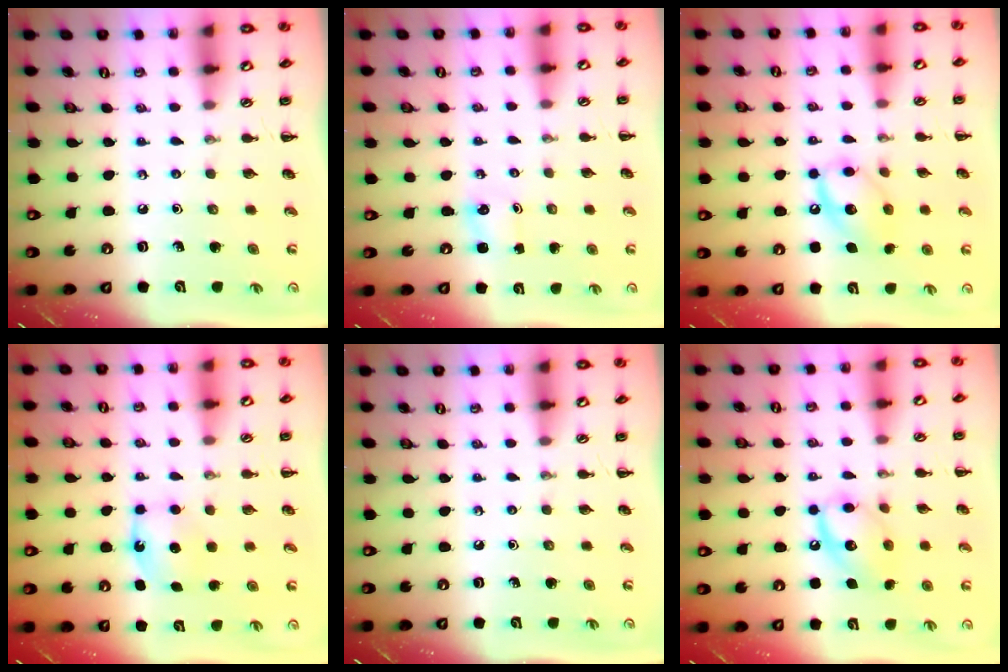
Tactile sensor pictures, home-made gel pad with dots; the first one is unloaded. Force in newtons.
{"total": 1.2, "press": 1.2, "slide": 0.2}
{"total": 12.6, "press": 12.5, "slide": 1.8}
{"total": 5.5, "press": 5.4, "slide": 1.3}
{"total": 0.0}
{"total": 12.6, "press": 12.6, "slide": 1.3}